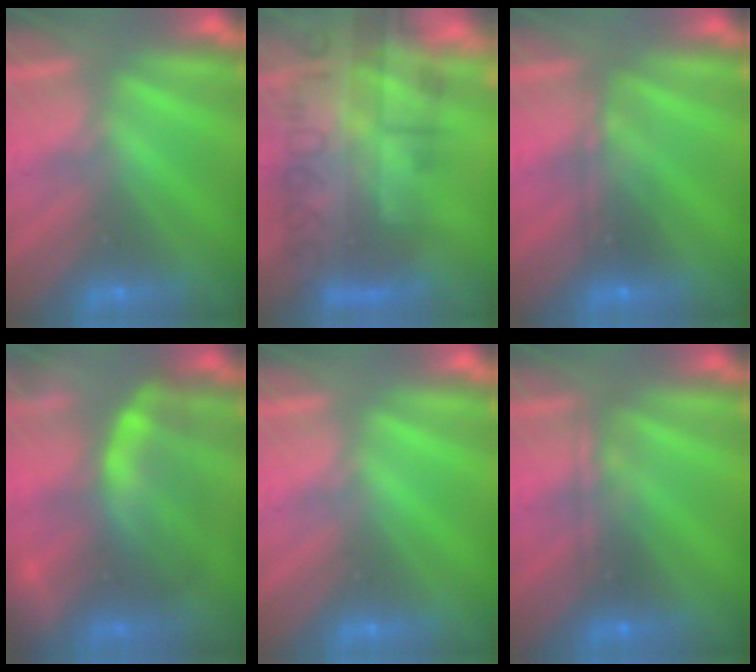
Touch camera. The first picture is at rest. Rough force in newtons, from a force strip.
{"total": 7.7}
{"total": 2.4}
{"total": 5.5}
{"total": 0.0}
{"total": 2.3}